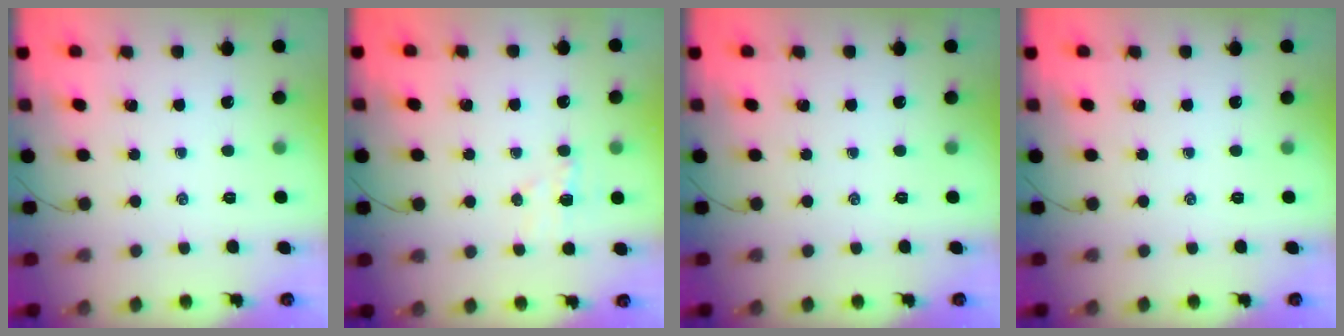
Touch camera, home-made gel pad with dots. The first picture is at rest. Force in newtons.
{"total": 5.5, "press": 5.4, "slide": 0.9}
{"total": 0.0}
{"total": 0.0}